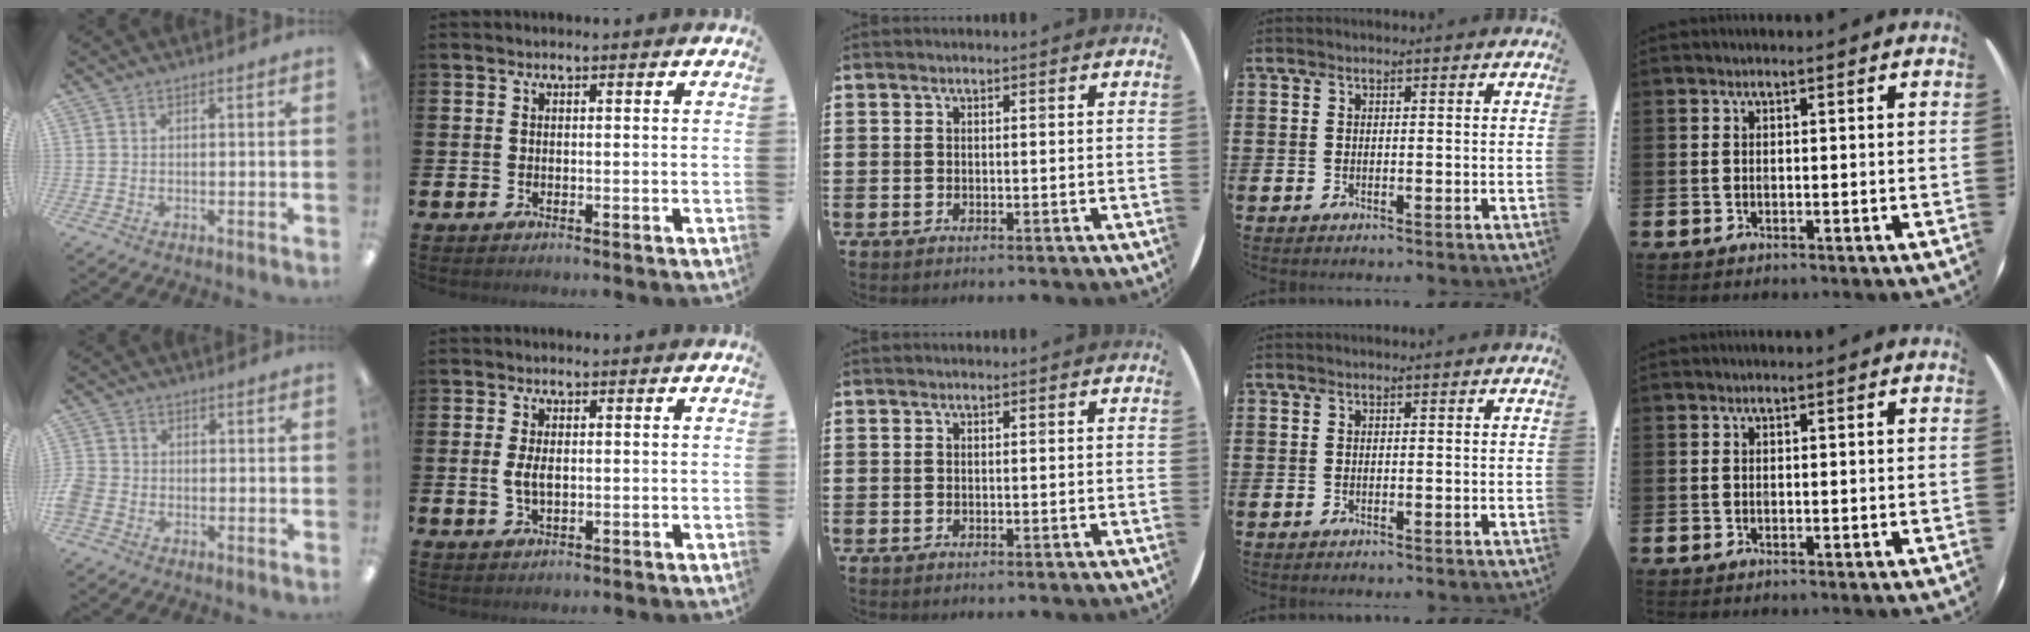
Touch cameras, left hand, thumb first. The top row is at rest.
{"thumb": {"total": 3.1, "force": [-1.5, 2.4, 1.3], "torque": [-0.025, 0.006, -0.027]}, "index": {"total": 3.0, "force": [0.1, 1.5, 2.5], "torque": [-0.038, 0.001, -0.003]}}